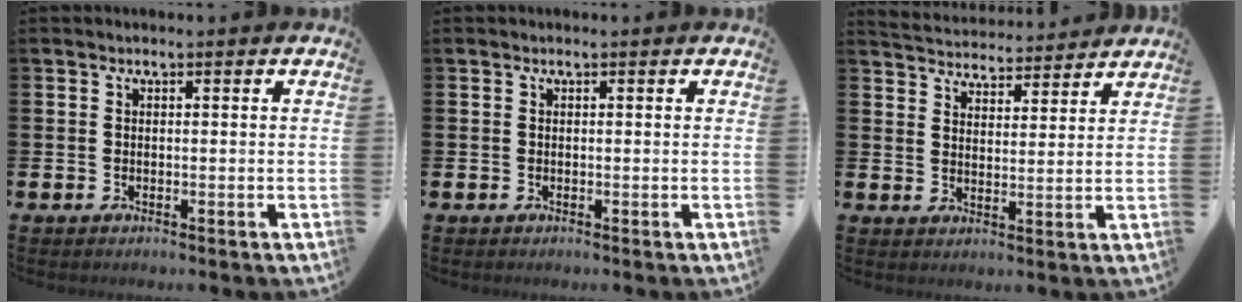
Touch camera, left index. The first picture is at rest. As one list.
[{"total": 0.0}, {"total": 4.6, "force": [4.5, 0.8, -0.3], "torque": [-0.014, -0.035, 0.079]}]